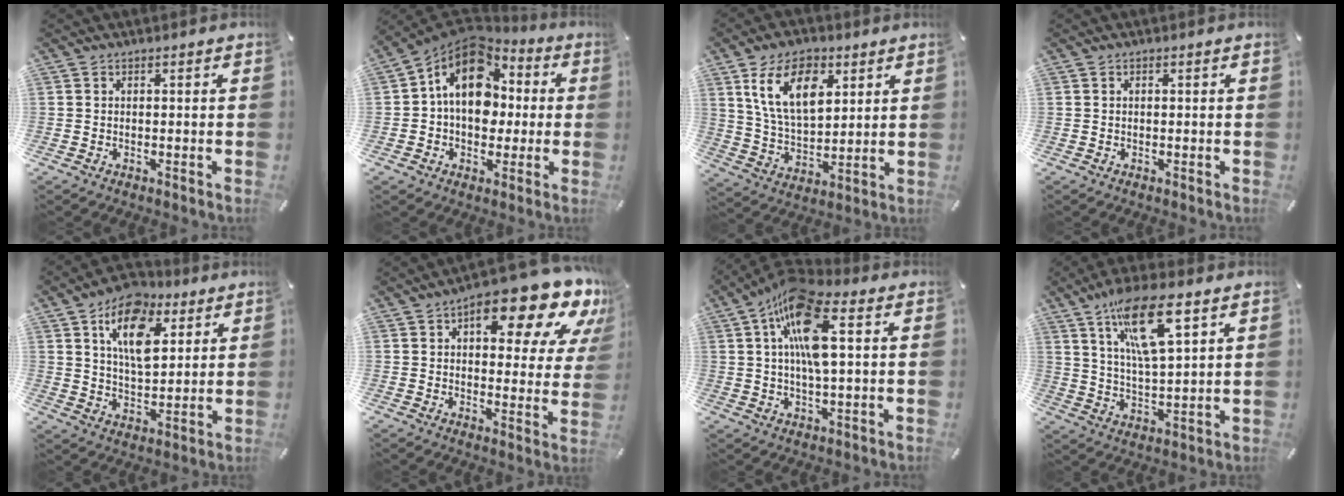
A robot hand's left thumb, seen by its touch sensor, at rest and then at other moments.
{"total": 15.4, "force": [2.5, 11.8, 9.6], "torque": [-0.168, -0.003, 0.044]}
{"total": 14.2, "force": [7.0, 8.2, 9.2], "torque": [-0.190, -0.006, 0.126]}
{"total": 0.0}
{"total": 14.5, "force": [7.0, 8.5, 9.4], "torque": [-0.149, -0.015, 0.125]}
{"total": 18.8, "force": [11.1, 8.0, 12.9], "torque": [-0.160, -0.072, 0.174]}
{"total": 14.9, "force": [3.8, 5.5, 13.4], "torque": [-0.276, 0.003, 0.062]}
{"total": 15.7, "force": [8.5, 5.1, 12.2], "torque": [-0.223, -0.019, 0.142]}